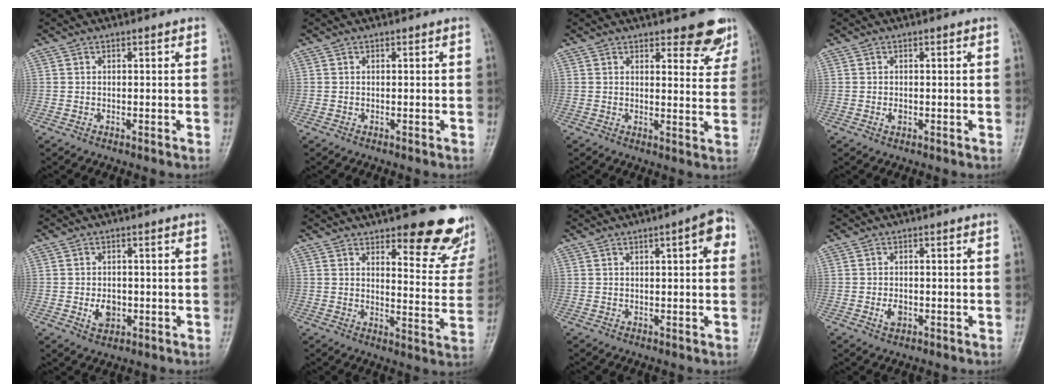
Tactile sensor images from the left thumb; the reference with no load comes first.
{"total": 0.0}
{"total": 7.2, "force": [5.4, 2.7, 3.9], "torque": [-0.014, -0.034, 0.059]}
{"total": 1.3, "force": [-0.1, 0.8, 1.0], "torque": [-0.011, 0.000, -0.002]}
{"total": 4.0, "force": [-0.8, 2.9, 2.6], "torque": [-0.034, 0.000, -0.008]}
{"total": 17.0, "force": [11.9, 5.8, 10.7], "torque": [-0.081, -0.081, 0.142]}
{"total": 5.5, "force": [1.8, 1.4, 5.0], "torque": [-0.057, 0.008, 0.018]}
{"total": 2.3, "force": [-0.6, 1.5, 1.6], "torque": [-0.027, 0.000, -0.011]}